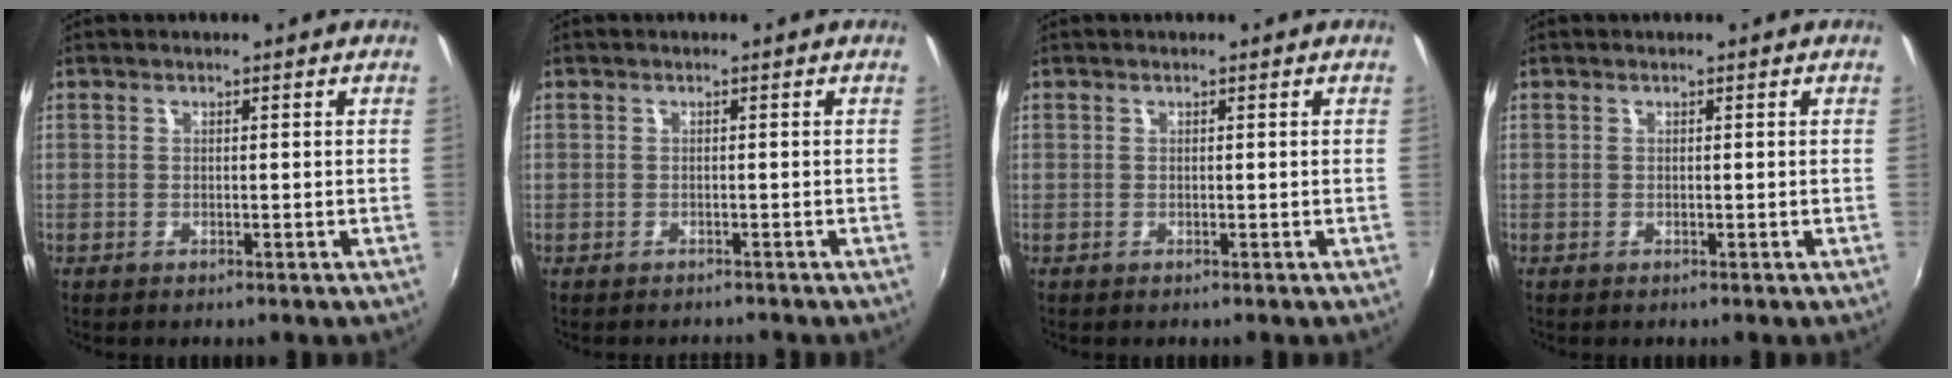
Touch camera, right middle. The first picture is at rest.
{"total": 1.7, "force": [-1.3, 1.1, -0.1], "torque": [-0.003, 0.007, -0.017]}
{"total": 0.0}
{"total": 0.0}